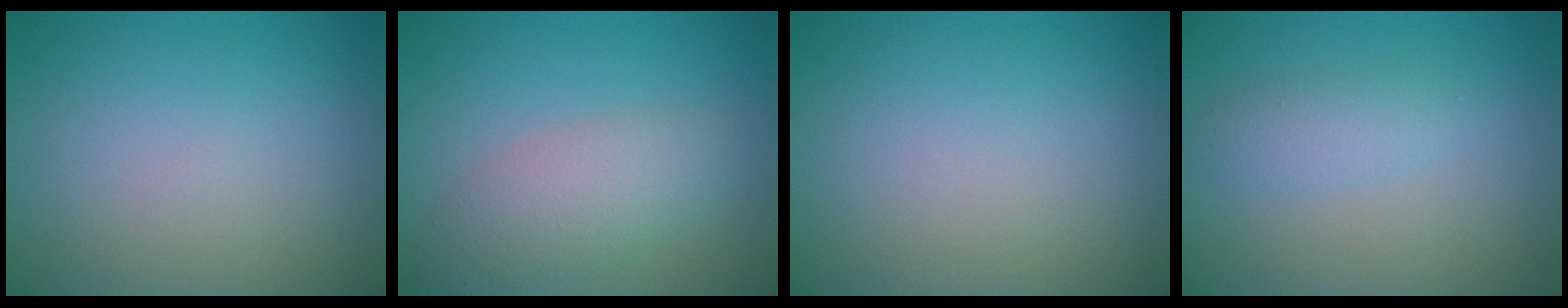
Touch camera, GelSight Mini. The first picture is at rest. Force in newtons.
{"total": 4.0, "press": 4.0, "slide": 0.3}
{"total": 0.0}
{"total": 2.0, "press": 2.0, "slide": 0.1}